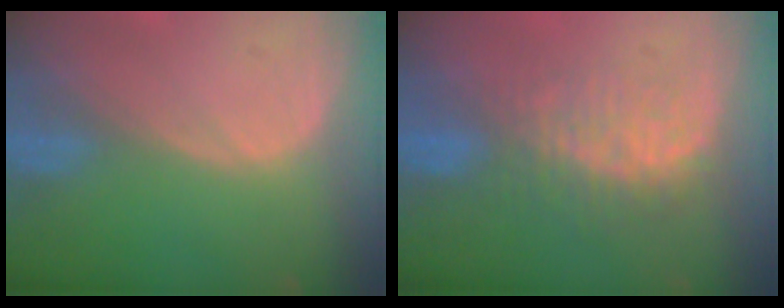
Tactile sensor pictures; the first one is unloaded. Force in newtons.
{"total": 8.1, "press": 7.4, "slide": 3.2}